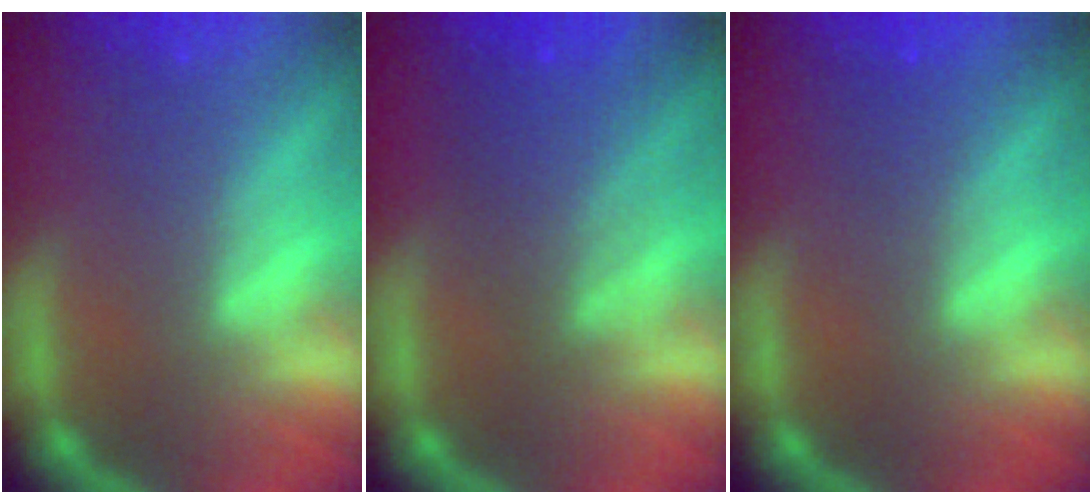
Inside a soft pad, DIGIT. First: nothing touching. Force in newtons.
{"total": 4.1}
{"total": 1.0}